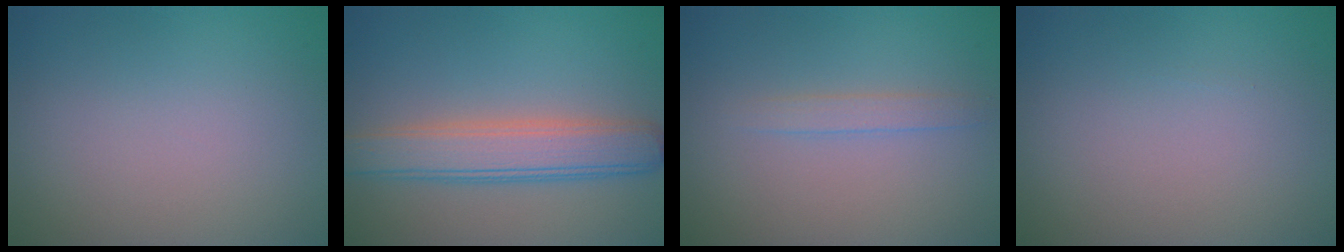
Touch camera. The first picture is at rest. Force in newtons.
{"total": 5.0, "press": 5.0, "slide": 0.1}
{"total": 1.2, "press": 1.2, "slide": 0.1}
{"total": 0.0}